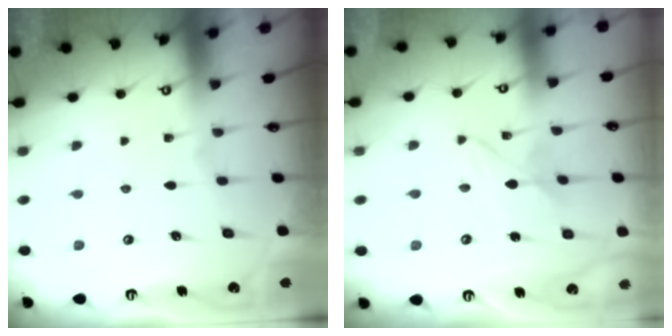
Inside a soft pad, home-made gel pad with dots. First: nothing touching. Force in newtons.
{"total": 2.9, "press": 2.9, "slide": 0.3}